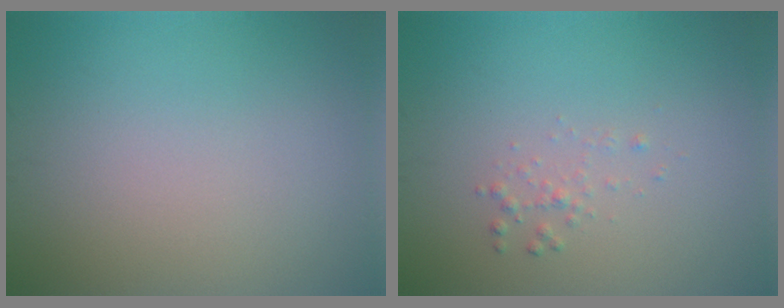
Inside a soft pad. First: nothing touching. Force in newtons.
{"total": 0.9, "press": 0.9, "slide": 0.0}